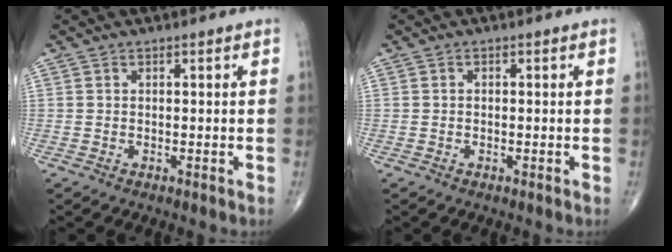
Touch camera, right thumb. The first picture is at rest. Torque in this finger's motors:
{"motor_torque": [-0.16, -0.09, -0.10, 0.00, -0.04]}